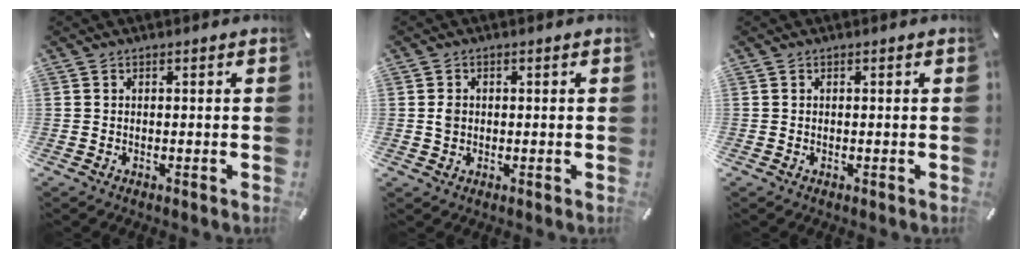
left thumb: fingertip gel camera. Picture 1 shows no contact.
{"total": 2.0, "force": [0.2, 1.8, 0.8], "torque": [-0.010, 0.004, -0.001]}
{"total": 0.0}